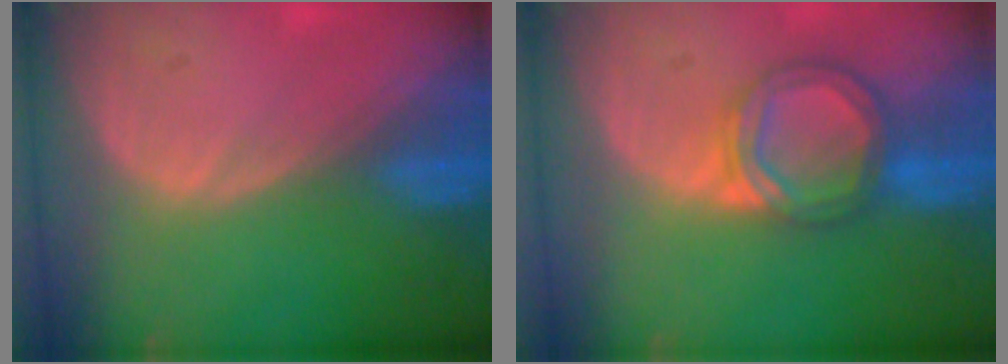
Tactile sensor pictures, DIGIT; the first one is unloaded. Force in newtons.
{"total": 6.3, "press": 5.8, "slide": 2.3}